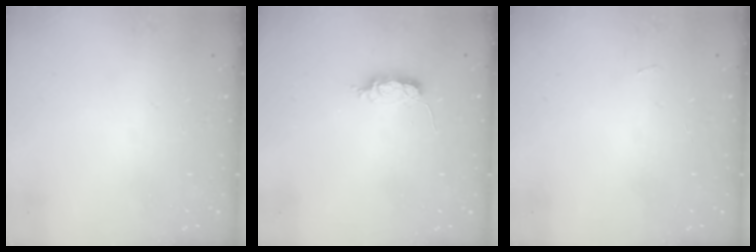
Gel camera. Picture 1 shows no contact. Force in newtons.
{"total": 4.3, "press": 4.2, "slide": 0.5}
{"total": 2.8, "press": 2.4, "slide": 1.4}